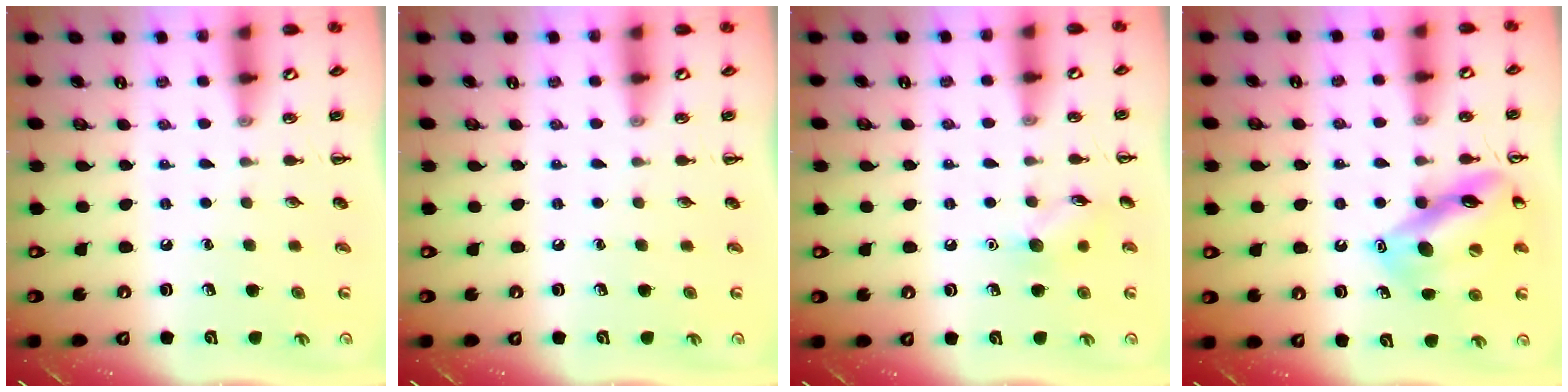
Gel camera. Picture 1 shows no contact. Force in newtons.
{"total": 0.0}
{"total": 6.9, "press": 6.8, "slide": 1.3}
{"total": 14.8, "press": 14.7, "slide": 1.8}